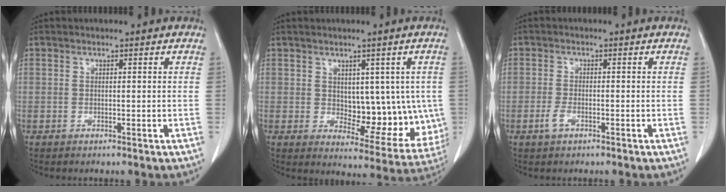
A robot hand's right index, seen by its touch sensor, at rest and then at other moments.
{"total": 11.2, "force": [0.8, 6.0, 9.4], "torque": [-0.106, 0.001, 0.030]}
{"total": 2.0, "force": [-1.0, 0.9, 1.5], "torque": [-0.036, 0.001, -0.018]}